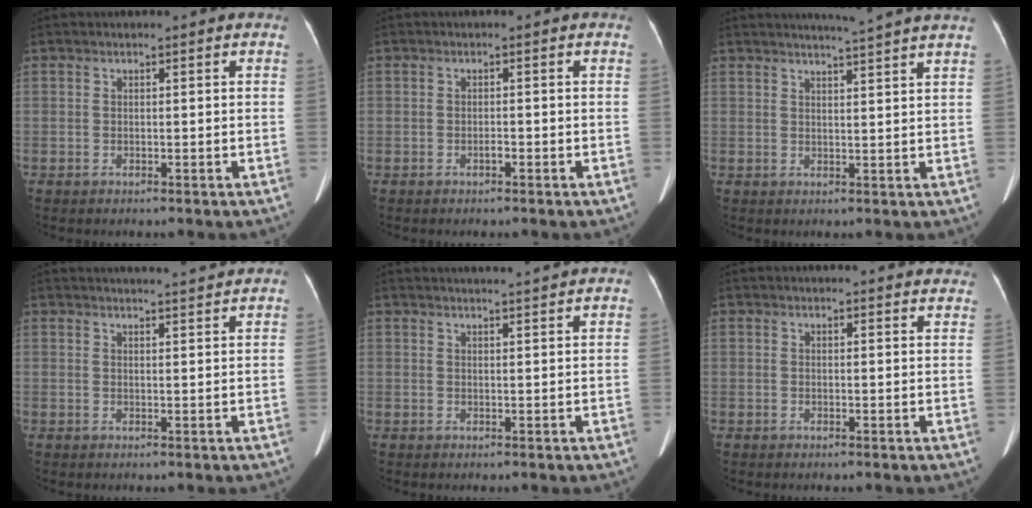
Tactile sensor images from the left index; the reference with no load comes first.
{"total": 0.7, "force": [-0.5, 0.2, 0.4], "torque": [-0.008, 0.001, -0.007]}
{"total": 7.0, "force": [6.3, -1.5, 2.6], "torque": [-0.038, 0.000, 0.070]}
{"total": 5.5, "force": [5.3, -0.7, 1.3], "torque": [-0.021, 0.005, 0.062]}
{"total": 5.6, "force": [5.2, -0.9, 1.6], "torque": [-0.022, 0.009, 0.062]}
{"total": 8.7, "force": [8.4, 1.7, 1.8], "torque": [0.004, -0.004, 0.067]}